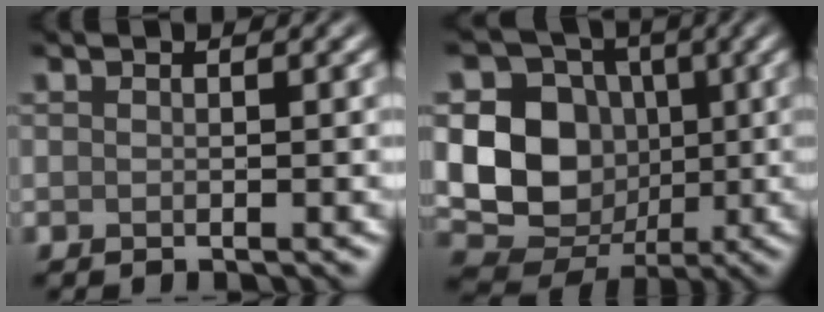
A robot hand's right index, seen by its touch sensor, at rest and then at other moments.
{"total": 8.7, "force": [-0.2, 7.3, 4.7], "torque": [-0.089, -0.009, -0.009]}